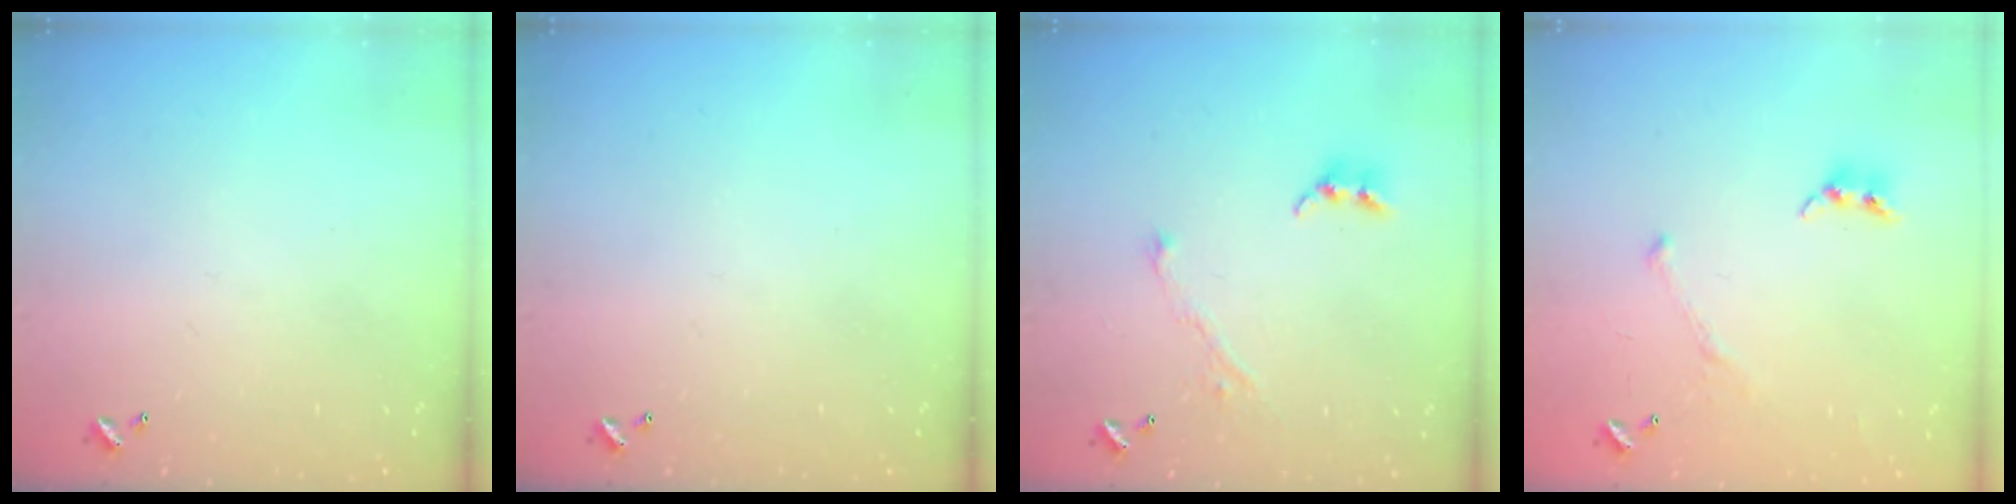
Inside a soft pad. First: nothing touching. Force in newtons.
{"total": 0.0}
{"total": 4.4, "press": 4.3, "slide": 0.6}
{"total": 3.9, "press": 3.8, "slide": 0.7}